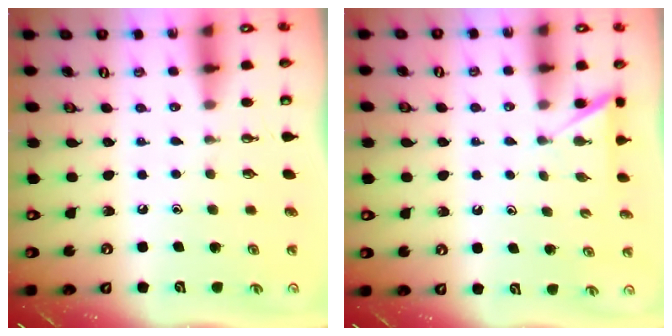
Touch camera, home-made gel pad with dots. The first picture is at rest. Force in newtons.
{"total": 2.7, "press": 2.7, "slide": 0.2}